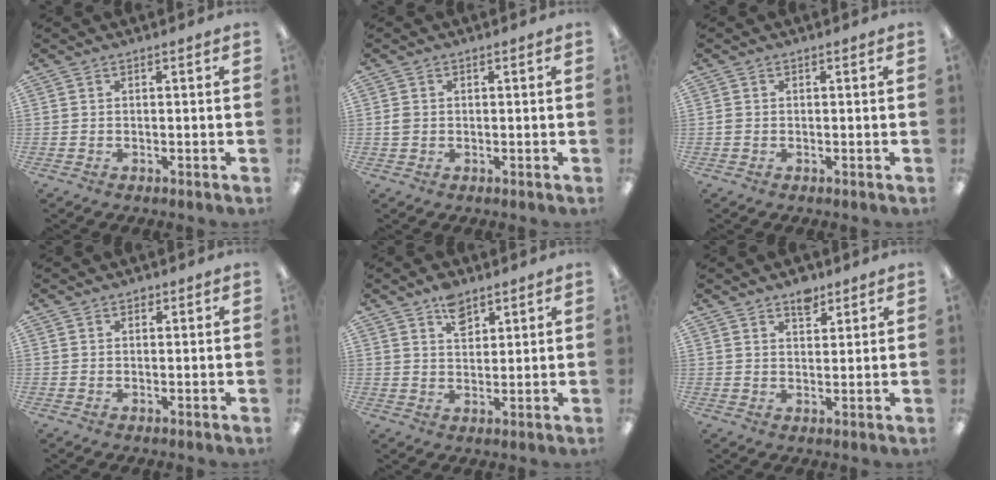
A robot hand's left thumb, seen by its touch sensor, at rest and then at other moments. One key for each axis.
{"total": 1.7, "fx": 0.1, "fy": 1.5, "fz": 0.8, "tx": -0.008, "ty": 0.001, "tz": -0.001}
{"total": 0.7, "fx": -0.1, "fy": 0.6, "fz": 0.3, "tx": -0.005, "ty": 0.004, "tz": -0.003}
{"total": 1.2, "fx": 0.9, "fy": 0.8, "fz": 0.3, "tx": -0.006, "ty": 0.003, "tz": 0.016}
{"total": 5.9, "fx": 4.0, "fy": 3.3, "fz": 2.8, "tx": -0.034, "ty": -0.018, "tz": 0.068}
{"total": 4.8, "fx": 3.7, "fy": 2.3, "fz": 1.8, "tx": -0.011, "ty": -0.020, "tz": 0.062}